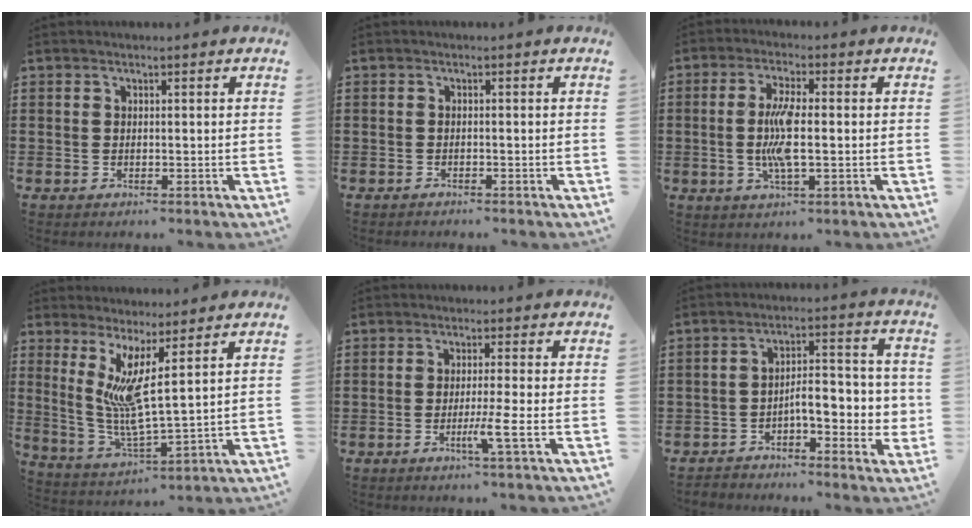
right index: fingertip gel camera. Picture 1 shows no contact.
{"total": 0.8, "force": [-0.8, 0.0, 0.0], "torque": [-0.002, 0.000, -0.016]}
{"total": 7.0, "force": [-0.6, 1.7, 6.7], "torque": [-0.146, -0.005, -0.022]}
{"total": 7.5, "force": [3.6, 0.3, 6.5], "torque": [-0.145, -0.029, 0.061]}
{"total": 4.8, "force": [-1.7, -0.6, 4.5], "torque": [-0.074, -0.017, -0.029]}
{"total": 5.4, "force": [-1.5, 2.6, 4.5], "torque": [-0.069, -0.008, -0.038]}